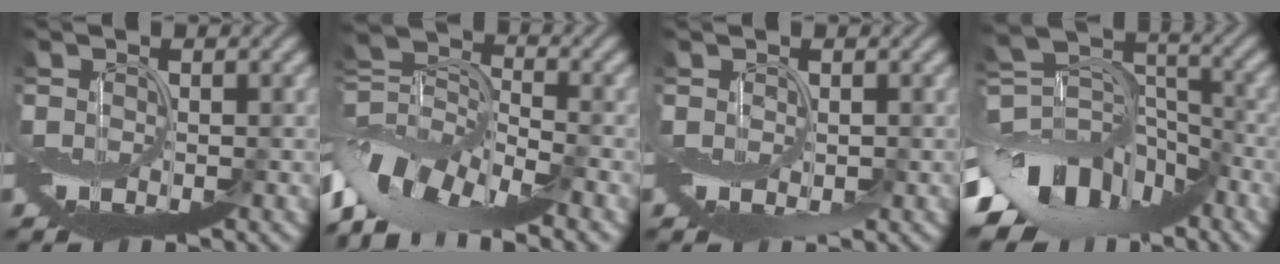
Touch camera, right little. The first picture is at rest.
{"total": 12.3, "force": [-6.3, 6.8, 8.1], "torque": [-0.174, 0.008, -0.113]}
{"total": 0.9, "force": [0.0, 0.6, 0.6], "torque": [-0.008, -0.008, 0.003]}
{"total": 11.2, "force": [-6.0, 7.6, 5.6], "torque": [-0.104, 0.006, -0.097]}